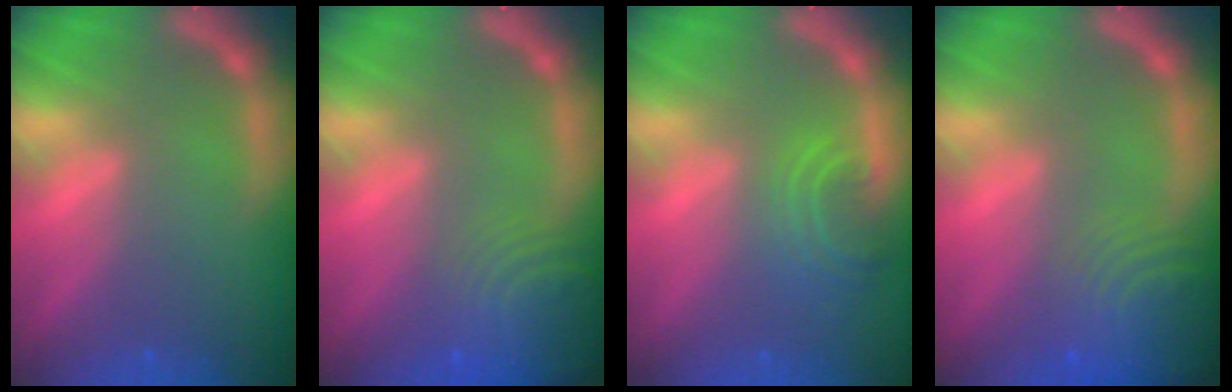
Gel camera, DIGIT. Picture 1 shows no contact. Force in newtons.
{"total": 8.5}
{"total": 4.0}
{"total": 9.1}